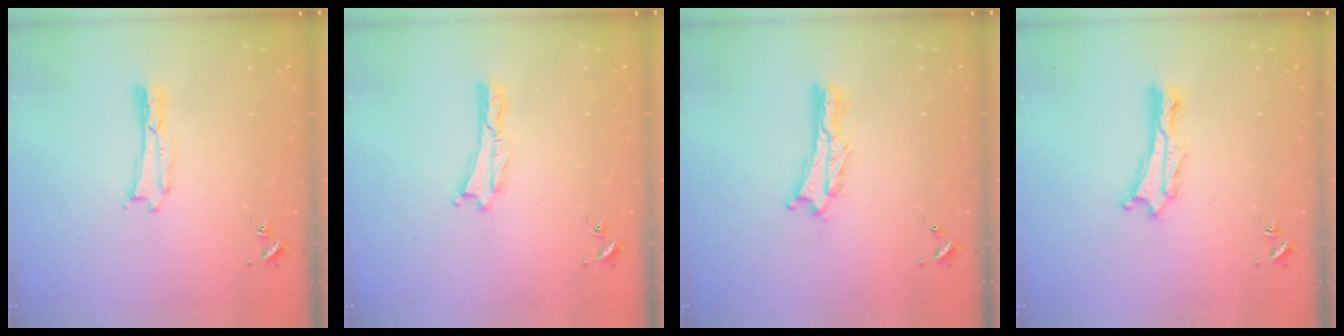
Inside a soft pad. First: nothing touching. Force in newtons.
{"total": 0.0}
{"total": 1.3, "press": 1.3, "slide": 0.3}
{"total": 1.1, "press": 1.1, "slide": 0.2}